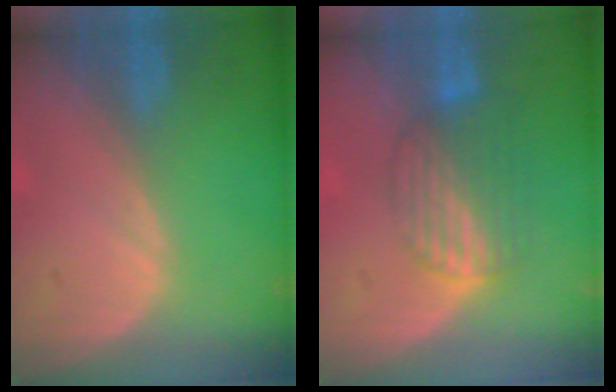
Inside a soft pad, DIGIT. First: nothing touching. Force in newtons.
{"total": 6.8, "press": 6.0, "slide": 3.2}